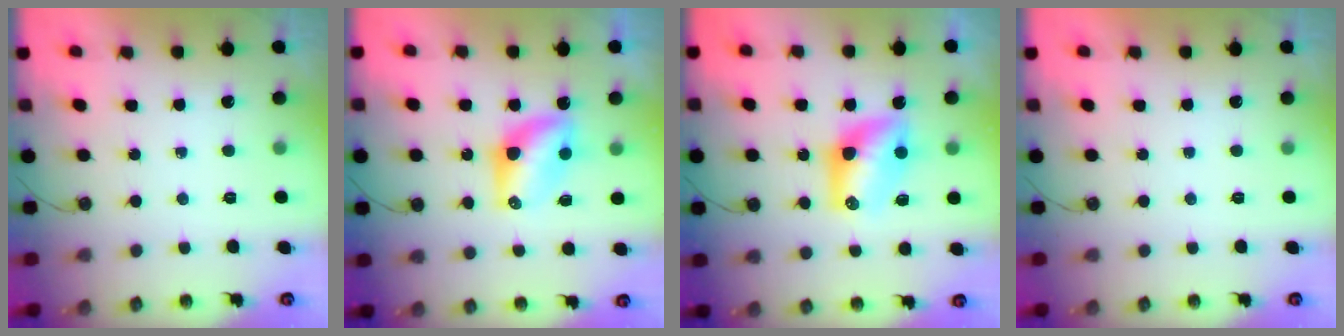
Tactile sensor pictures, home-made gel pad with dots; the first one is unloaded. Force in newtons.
{"total": 7.4, "press": 7.4, "slide": 0.3}
{"total": 10.9, "press": 10.0, "slide": 4.3}
{"total": 0.0}